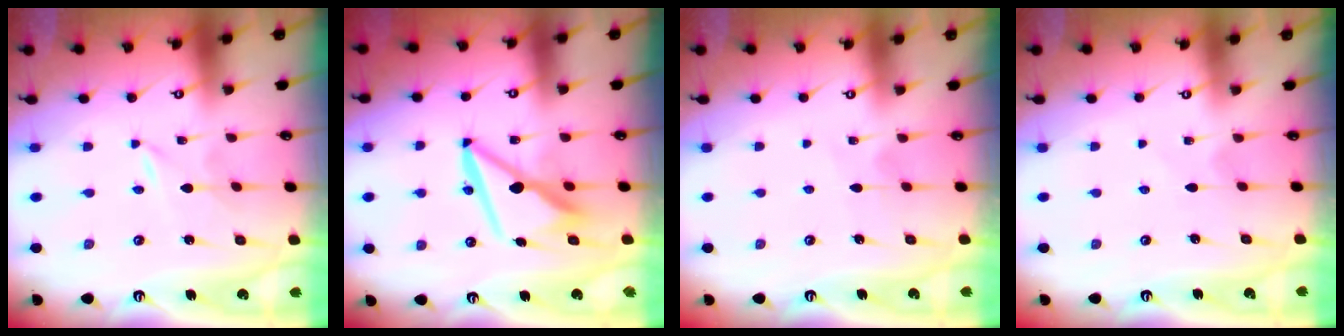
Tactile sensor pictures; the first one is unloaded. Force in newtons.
{"total": 9.9, "press": 9.8, "slide": 1.0}
{"total": 5.3, "press": 5.2, "slide": 0.3}
{"total": 2.2, "press": 2.2, "slide": 0.3}